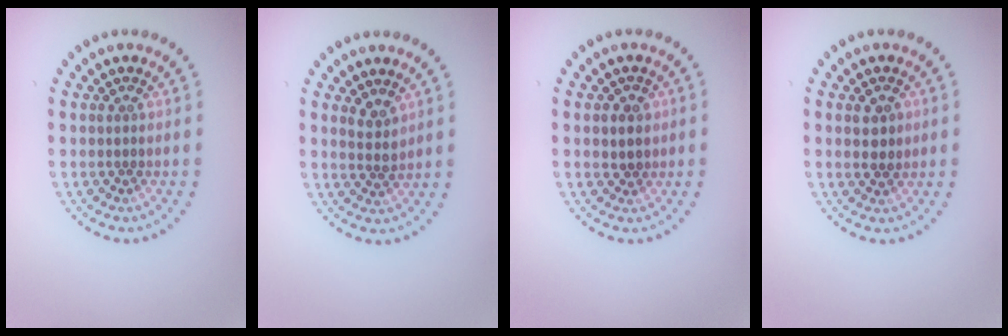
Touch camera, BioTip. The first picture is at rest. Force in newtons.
{"total": 1.3, "press": 1.2, "slide": 0.6}
{"total": 1.5, "press": 1.4, "slide": 0.6}
{"total": 1.9, "press": 1.8, "slide": 0.4}